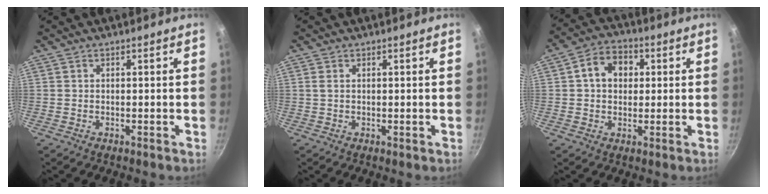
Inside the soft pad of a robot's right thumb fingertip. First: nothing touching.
{"total": 0.9, "force": [0.3, 0.4, 0.8], "torque": [-0.014, 0.000, 0.003]}
{"total": 7.9, "force": [1.6, 6.2, 4.7], "torque": [-0.047, 0.012, 0.013]}